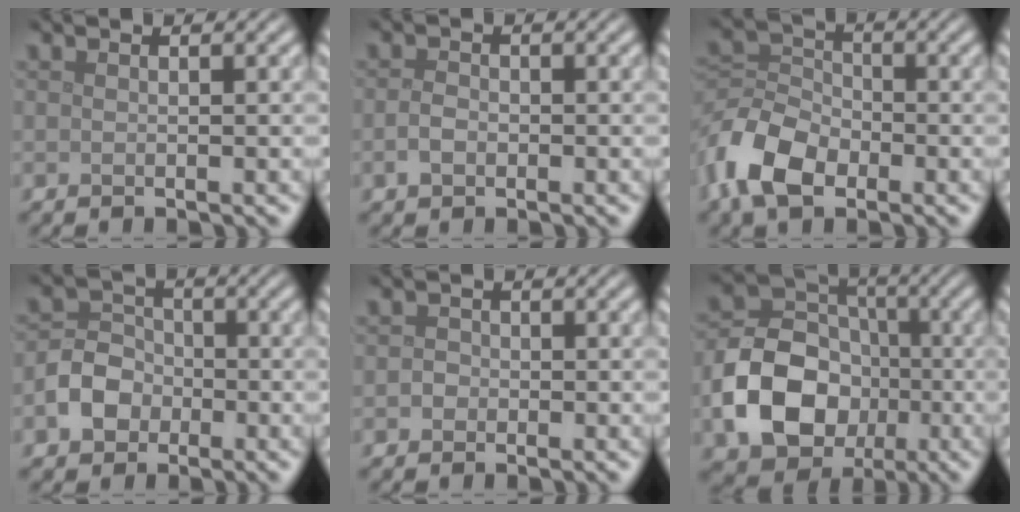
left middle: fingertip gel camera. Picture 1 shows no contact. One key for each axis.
{"total": 1.6, "fx": -0.5, "fy": 1.2, "fz": 1.0, "tx": -0.021, "ty": 0.000, "tz": -0.013}
{"total": 7.6, "fx": -4.0, "fy": 4.7, "fz": 4.4, "tx": -0.098, "ty": -0.001, "tz": -0.095}
{"total": 3.9, "fx": -1.5, "fy": 3.2, "fz": 1.8, "tx": -0.025, "ty": 0.003, "tz": -0.033}
{"total": 1.0, "fx": -0.3, "fy": 0.9, "fz": 0.2, "tx": 0.000, "ty": -0.001, "tz": -0.010}
{"total": 9.7, "fx": -2.7, "fy": 7.6, "fz": 5.5, "tx": -0.092, "ty": -0.004, "tz": -0.054}